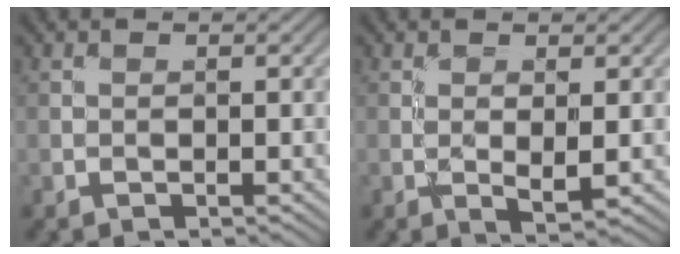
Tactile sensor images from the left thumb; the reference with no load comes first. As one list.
[{"total": 2.4, "force": [0.1, 0.8, 2.2], "torque": [-0.043, -0.006, 0.004]}]